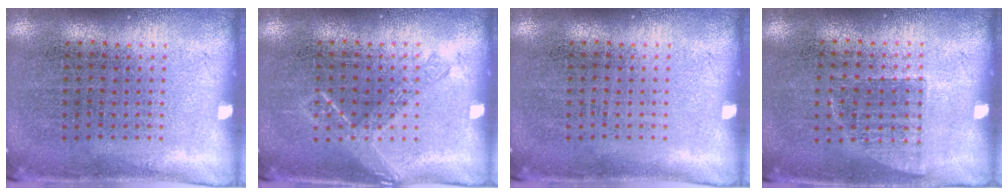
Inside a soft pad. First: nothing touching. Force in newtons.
{"total": 1.9, "press": 1.9, "slide": 0.3}
{"total": 0.0}
{"total": 0.7, "press": 0.7, "slide": 0.2}